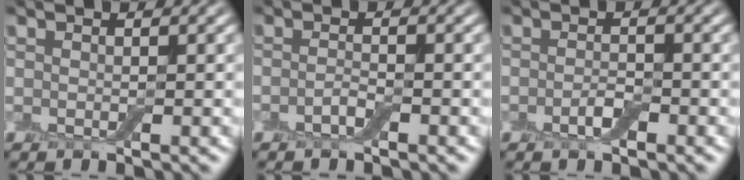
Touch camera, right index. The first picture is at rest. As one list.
[{"total": 1.3, "force": [-0.7, 0.3, 1.0], "torque": [-0.021, 0.002, -0.017]}, {"total": 1.6, "force": [-0.8, 0.6, 1.3], "torque": [-0.027, 0.000, -0.017]}]